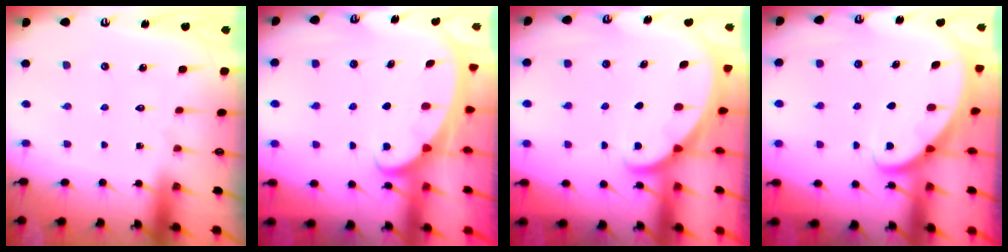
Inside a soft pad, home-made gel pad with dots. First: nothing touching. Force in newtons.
{"total": 2.1, "press": 2.1, "slide": 0.3}
{"total": 1.6, "press": 1.6, "slide": 0.0}
{"total": 2.2, "press": 2.2, "slide": 0.2}